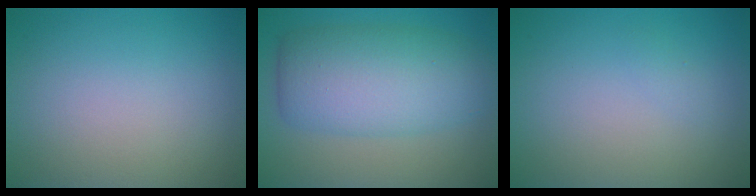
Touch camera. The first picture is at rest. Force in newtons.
{"total": 8.0, "press": 8.0, "slide": 0.1}
{"total": 0.5, "press": 0.5, "slide": 0.0}